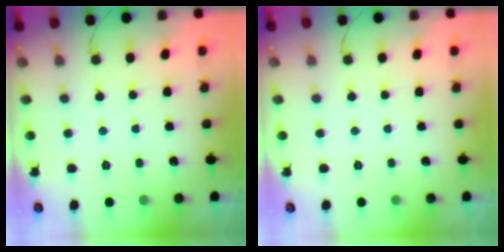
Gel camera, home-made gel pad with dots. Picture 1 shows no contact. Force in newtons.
{"total": 0.0}